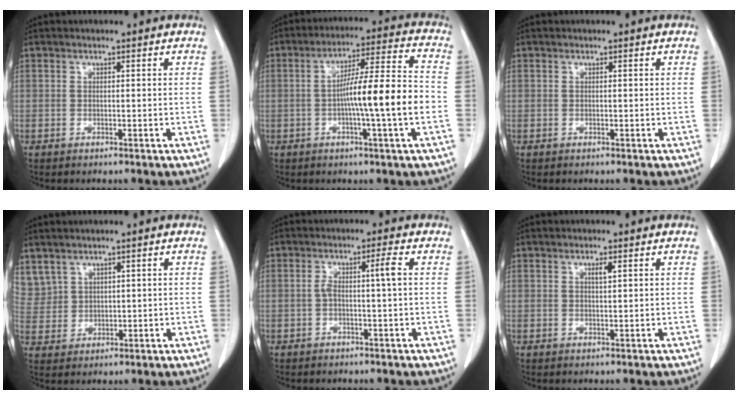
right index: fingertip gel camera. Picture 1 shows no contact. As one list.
[{"total": 12.6, "force": [-2.3, -0.2, 12.4], "torque": [-0.205, 0.011, -0.043]}, {"total": 0.0}, {"total": 6.9, "force": [4.4, 5.0, 1.7], "torque": [-0.056, 0.015, 0.109]}, {"total": 3.1, "force": [0.0, -0.3, 3.1], "torque": [-0.060, 0.012, 0.004]}, {"total": 1.2, "force": [0.6, 0.1, 1.0], "torque": [-0.019, -0.001, 0.009]}]